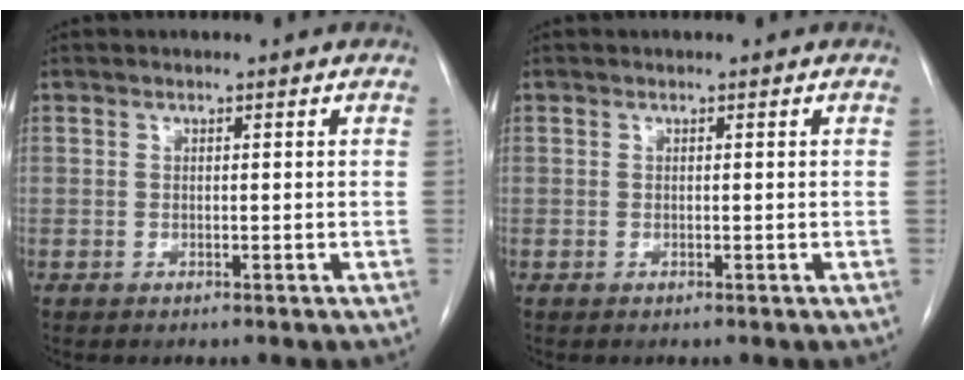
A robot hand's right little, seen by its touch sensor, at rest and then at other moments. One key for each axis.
{"total": 0.0}